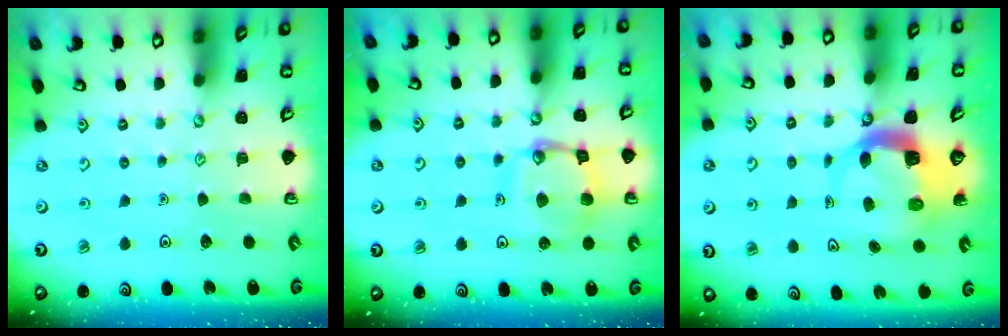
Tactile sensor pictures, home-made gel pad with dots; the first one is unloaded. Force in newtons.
{"total": 14.3, "press": 14.2, "slide": 1.5}
{"total": 5.8, "press": 5.8, "slide": 0.6}